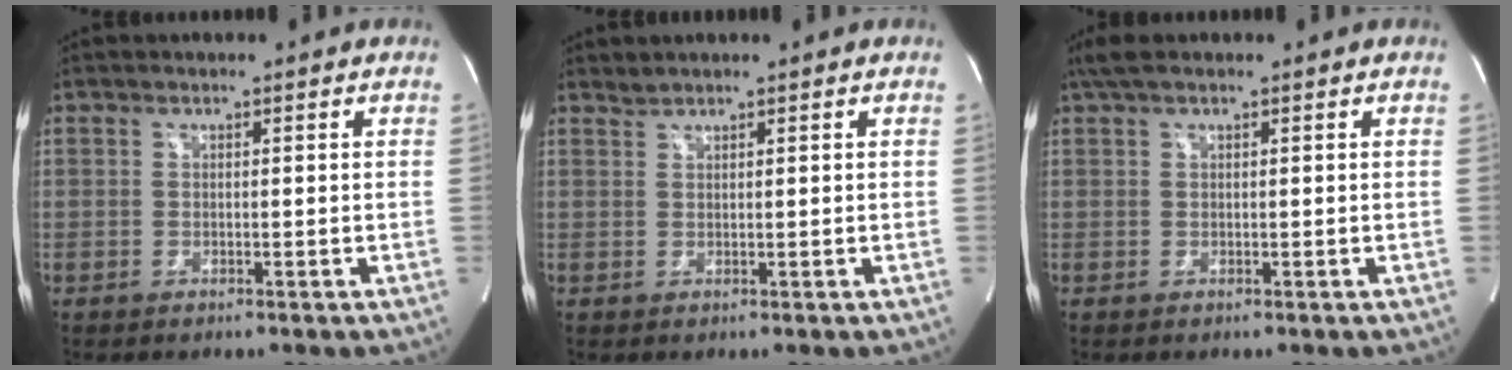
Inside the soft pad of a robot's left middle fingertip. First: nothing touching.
{"total": 0.9, "force": [0.9, -0.1, -0.1], "torque": [-0.005, 0.003, 0.023]}
{"total": 3.0, "force": [2.1, 0.8, 1.9], "torque": [-0.045, 0.028, 0.043]}